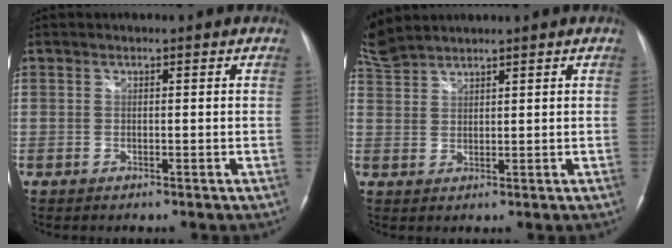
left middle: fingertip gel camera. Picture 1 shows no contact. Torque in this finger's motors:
{"motor_torque": [0.03, 0.01, -0.05, 0.02]}